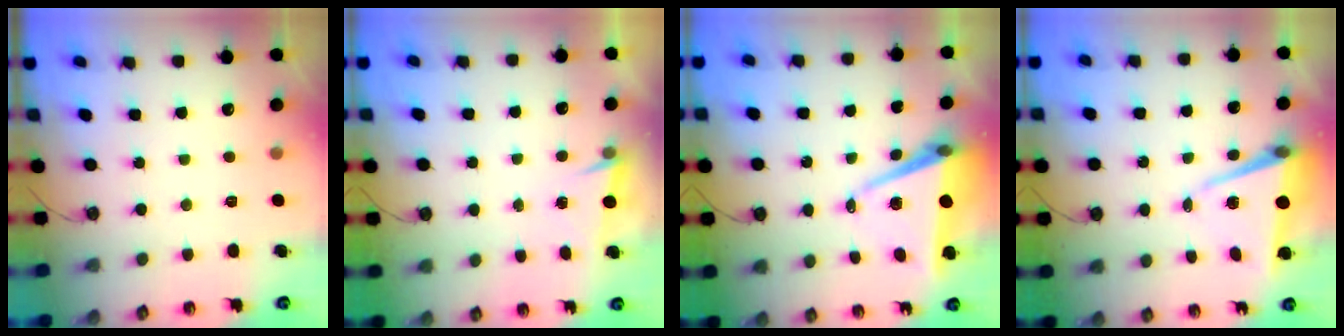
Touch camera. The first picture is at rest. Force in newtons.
{"total": 2.7, "press": 1.5, "slide": 2.2}
{"total": 8.9, "press": 7.8, "slide": 4.3}
{"total": 7.4, "press": 6.4, "slide": 3.8}